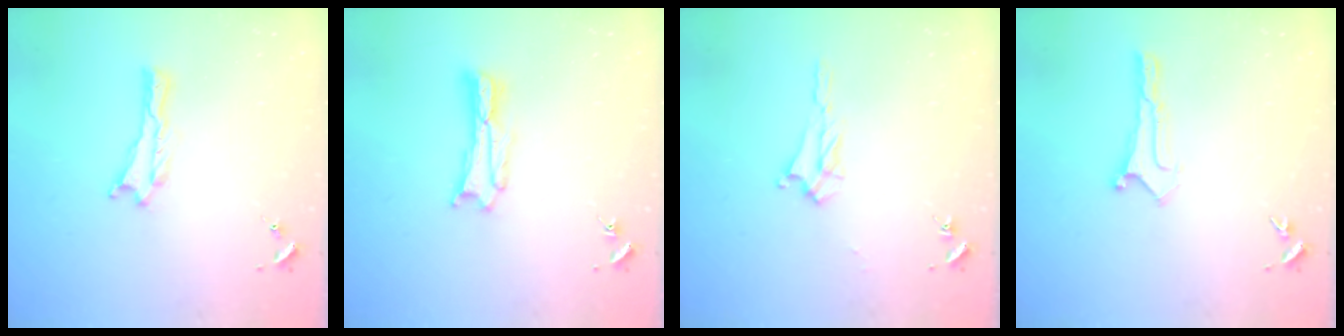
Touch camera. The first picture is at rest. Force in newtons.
{"total": 1.8, "press": 1.8, "slide": 0.3}
{"total": 2.4, "press": 2.4, "slide": 0.4}
{"total": 0.0}